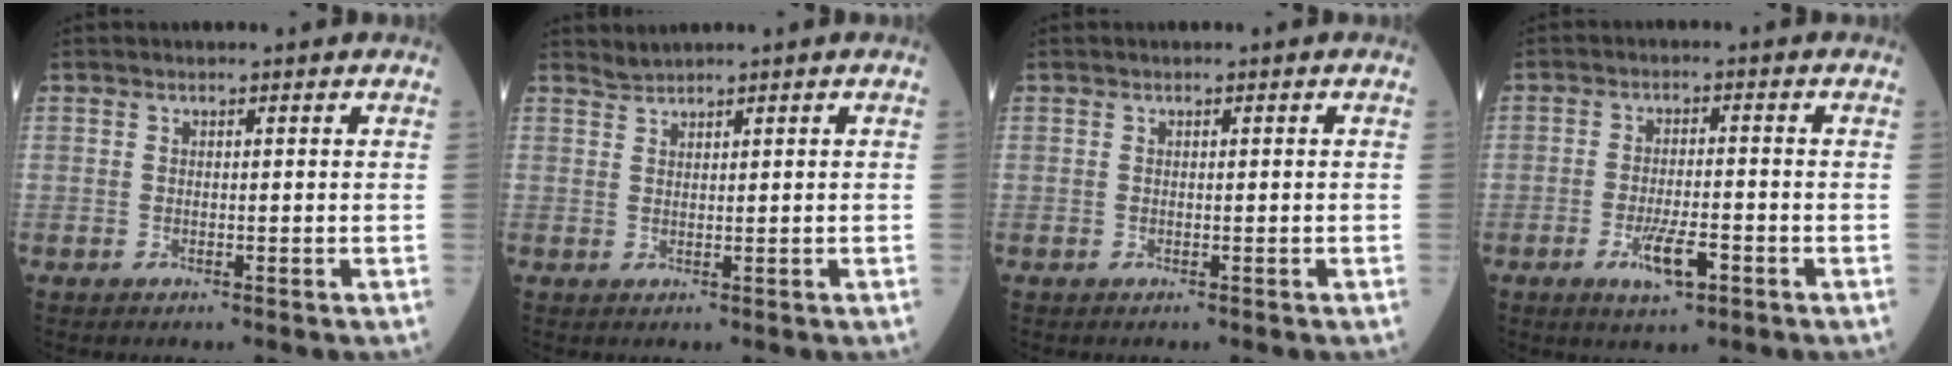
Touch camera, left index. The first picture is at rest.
{"total": 1.3, "force": [1.3, -0.3, -0.1], "torque": [-0.002, 0.008, 0.031]}
{"total": 0.0}
{"total": 5.5, "force": [-2.6, 1.4, 4.6], "torque": [-0.090, -0.004, -0.040]}